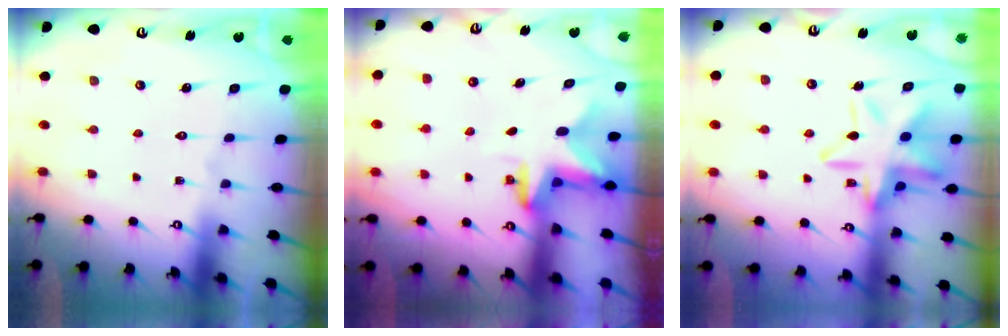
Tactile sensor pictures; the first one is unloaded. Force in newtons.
{"total": 2.5, "press": 2.5, "slide": 0.5}
{"total": 15.6, "press": 15.6, "slide": 1.3}